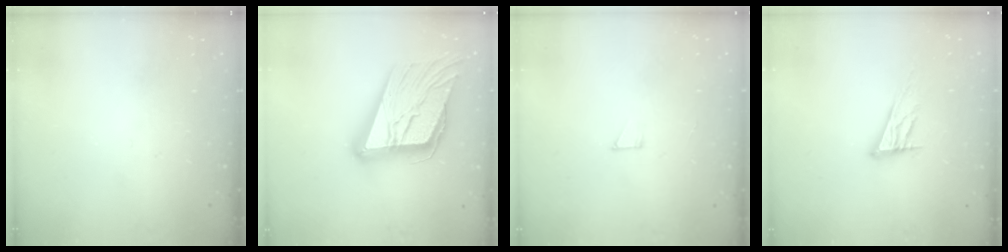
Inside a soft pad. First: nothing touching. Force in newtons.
{"total": 27.8, "press": 27.3, "slide": 5.1}
{"total": 1.9, "press": 1.9, "slide": 0.1}
{"total": 12.7, "press": 12.4, "slide": 2.8}